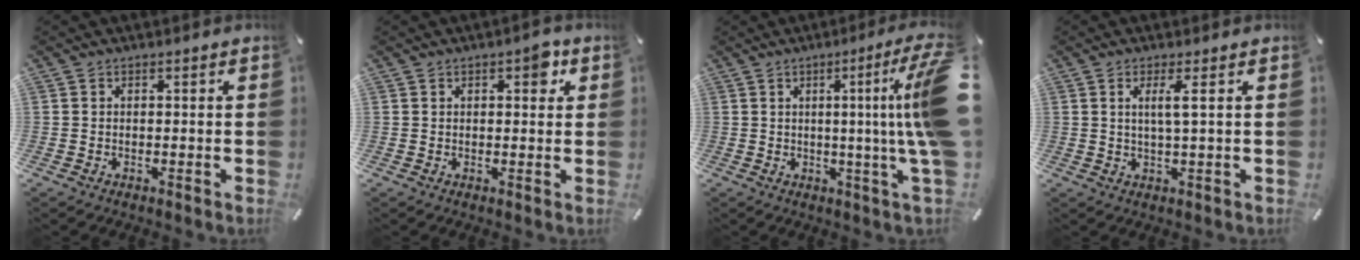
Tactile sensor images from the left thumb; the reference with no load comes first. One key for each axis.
{"total": 4.2, "fx": 1.6, "fy": 2.1, "fz": 3.3, "tx": -0.030, "ty": -0.006, "tz": 0.017}
{"total": 17.1, "fx": 3.2, "fy": 0.4, "fz": 16.8, "tx": -0.234, "ty": -0.040, "tz": 0.036}
{"total": 4.1, "fx": 1.1, "fy": 0.1, "fz": 4.0, "tx": -0.080, "ty": -0.003, "tz": 0.015}